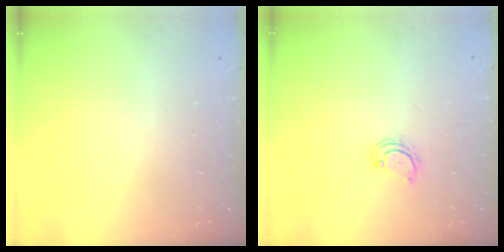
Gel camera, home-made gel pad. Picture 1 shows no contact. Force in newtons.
{"total": 2.8, "press": 2.8, "slide": 0.2}